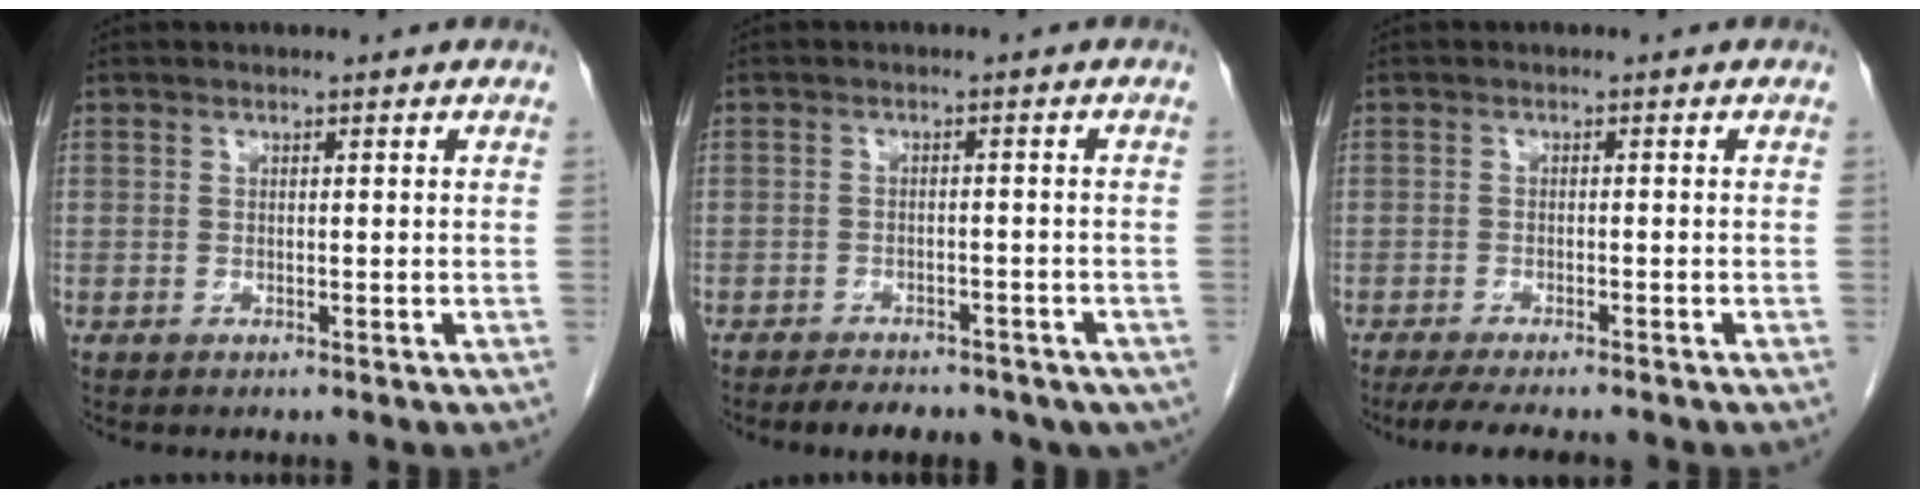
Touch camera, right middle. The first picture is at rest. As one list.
[{"total": 11.6, "force": [-8.8, 5.6, 5.2], "torque": [-0.079, 0.000, -0.097]}, {"total": 7.2, "force": [-6.1, 1.3, 3.7], "torque": [-0.051, -0.012, -0.091]}]